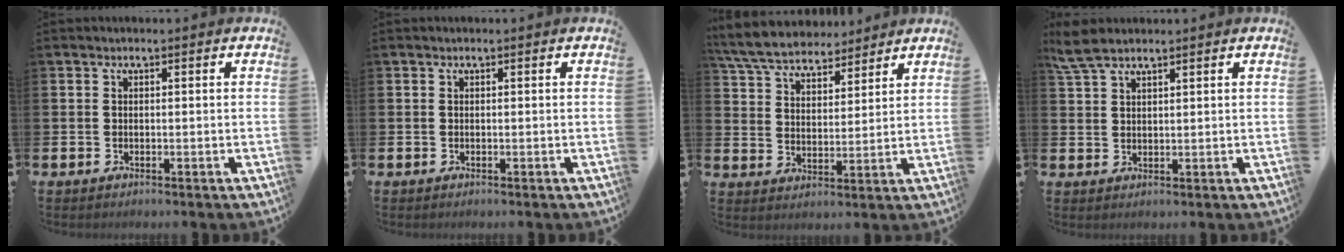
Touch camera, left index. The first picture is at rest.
{"total": 0.0}
{"total": 7.1, "force": [6.6, 1.9, 1.4], "torque": [-0.063, -0.030, 0.122]}
{"total": 4.7, "force": [3.8, 1.4, 2.3], "torque": [-0.055, -0.004, 0.071]}